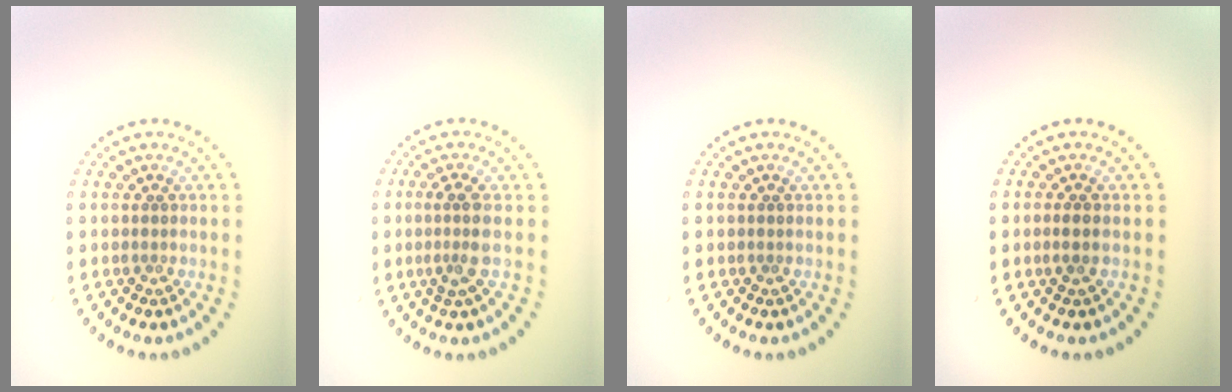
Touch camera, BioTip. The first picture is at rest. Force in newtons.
{"total": 2.4, "press": 1.9, "slide": 1.4}
{"total": 0.0}
{"total": 1.1, "press": 0.9, "slide": 0.6}